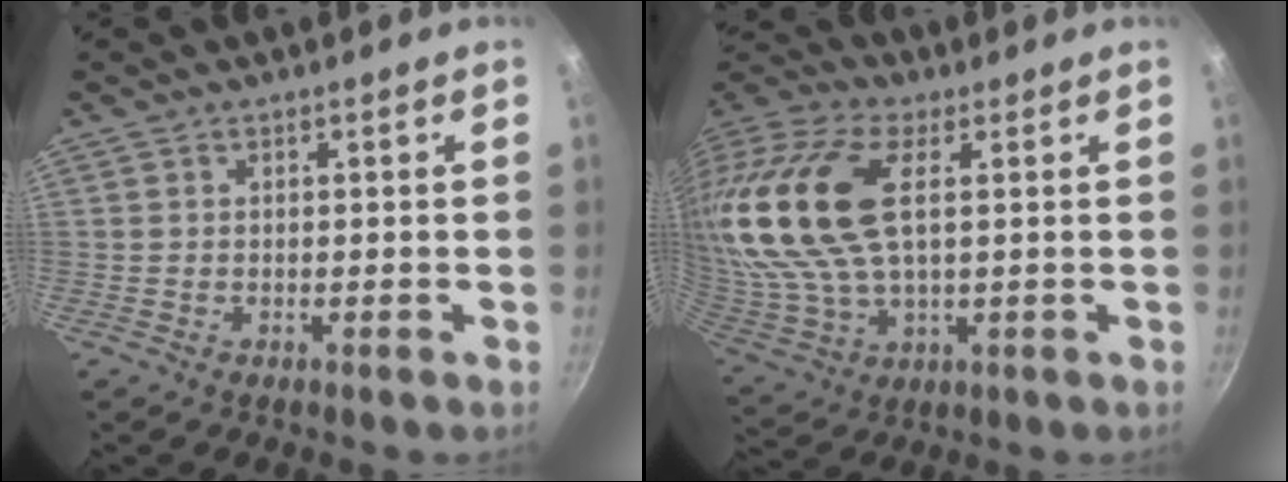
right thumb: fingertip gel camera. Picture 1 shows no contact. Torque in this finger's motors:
{"motor_torque": [-1.04, 2.68, 2.77, 0.00, 0.77]}